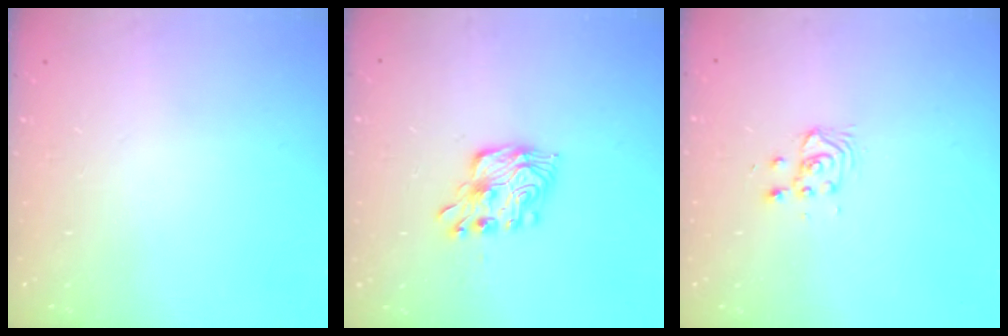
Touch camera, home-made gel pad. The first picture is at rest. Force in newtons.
{"total": 11.5, "press": 11.4, "slide": 0.5}
{"total": 3.2, "press": 3.2, "slide": 0.4}